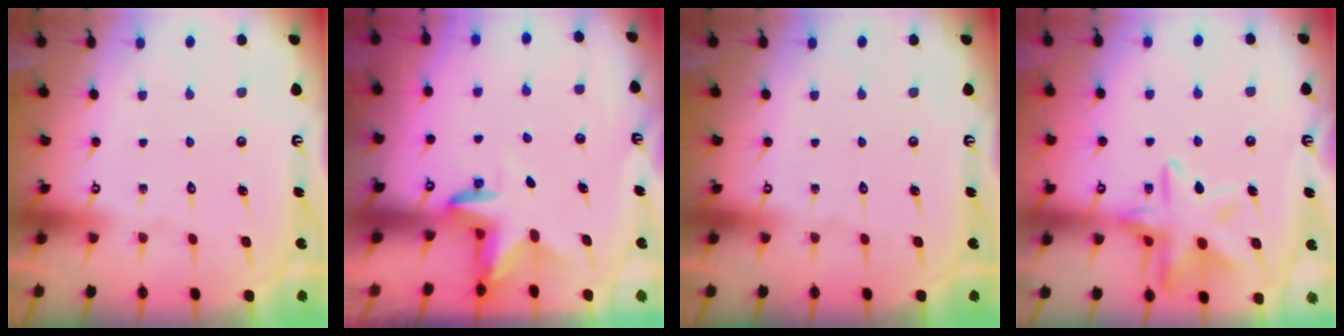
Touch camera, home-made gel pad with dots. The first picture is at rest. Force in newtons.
{"total": 3.2, "press": 3.2, "slide": 0.1}
{"total": 0.0}
{"total": 14.3, "press": 14.3, "slide": 0.9}